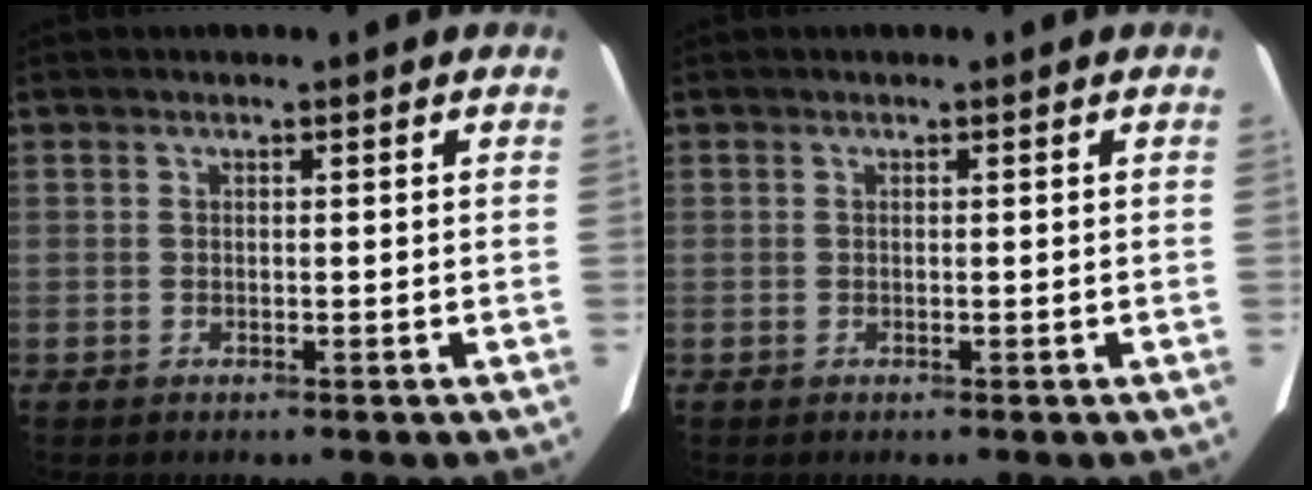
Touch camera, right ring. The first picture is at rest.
{"total": 0.0}